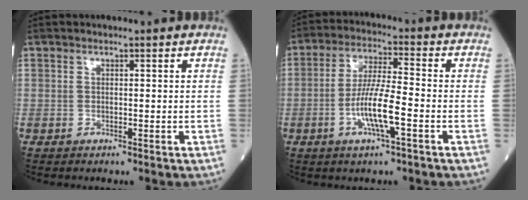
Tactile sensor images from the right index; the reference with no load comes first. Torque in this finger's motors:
{"motor_torque": [0.88, 0.03, 0.57, 0.18]}